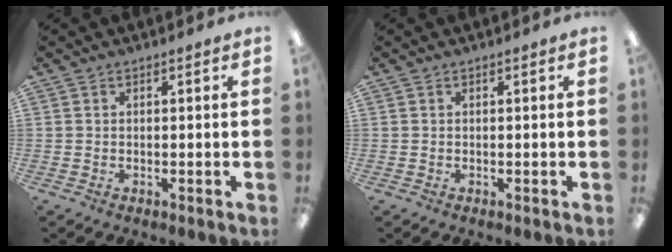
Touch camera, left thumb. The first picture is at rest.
{"total": 0.0}